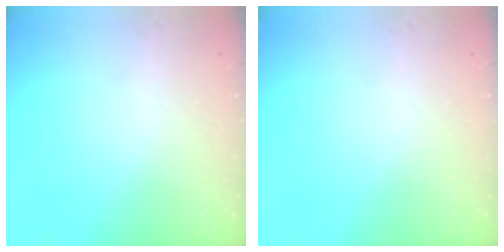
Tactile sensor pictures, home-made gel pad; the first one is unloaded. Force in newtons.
{"total": 0.0}